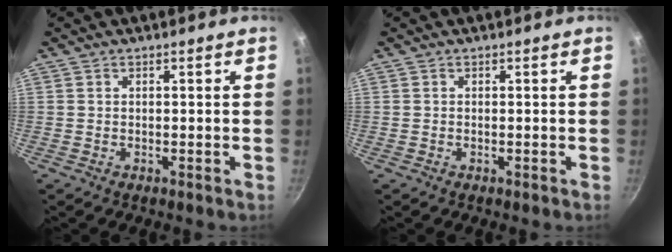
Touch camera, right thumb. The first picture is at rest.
{"total": 0.0}